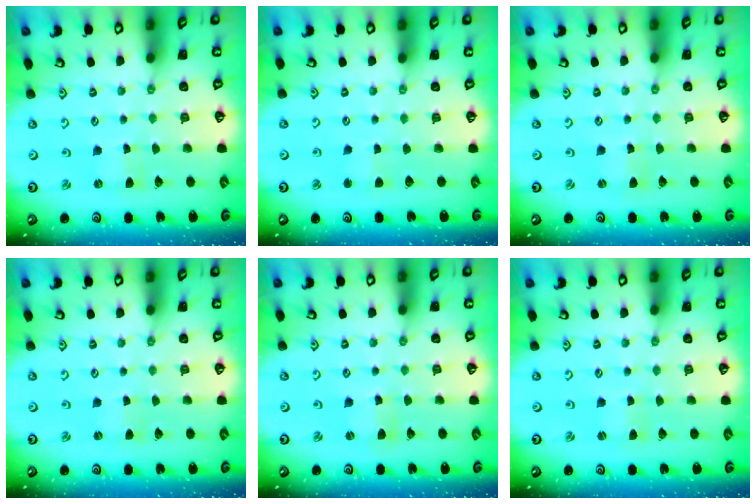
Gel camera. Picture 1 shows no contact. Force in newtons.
{"total": 2.3, "press": 2.3, "slide": 0.2}
{"total": 0.0}
{"total": 1.0, "press": 1.0, "slide": 0.1}
{"total": 2.5, "press": 2.5, "slide": 0.2}
{"total": 0.0}